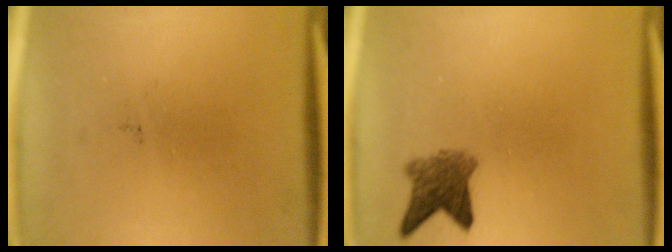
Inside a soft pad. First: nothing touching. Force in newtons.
{"total": 4.1}